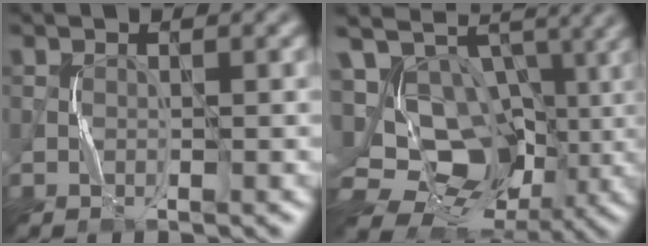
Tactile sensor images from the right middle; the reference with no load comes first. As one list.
[{"total": 13.6, "force": [-1.9, 11.2, 7.5], "torque": [-0.163, -0.001, -0.028]}]